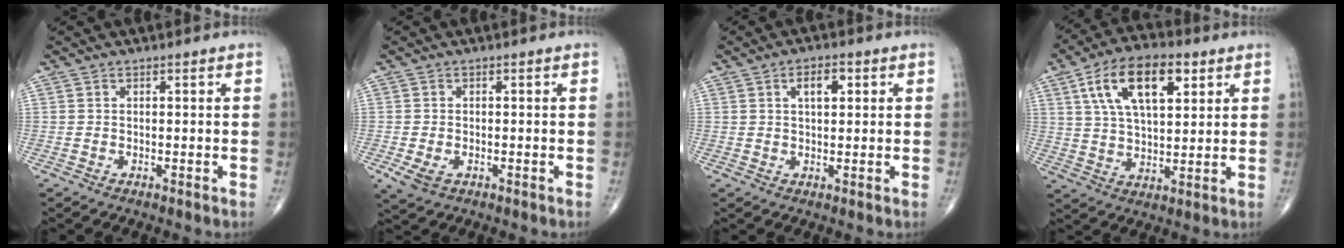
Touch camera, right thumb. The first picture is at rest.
{"total": 3.4, "force": [-1.1, 2.2, 2.4], "torque": [-0.051, -0.002, -0.014]}
{"total": 4.0, "force": [1.4, 1.9, 3.2], "torque": [-0.048, 0.002, 0.022]}
{"total": 14.9, "force": [6.2, 7.2, 11.5], "torque": [-0.187, -0.005, 0.107]}